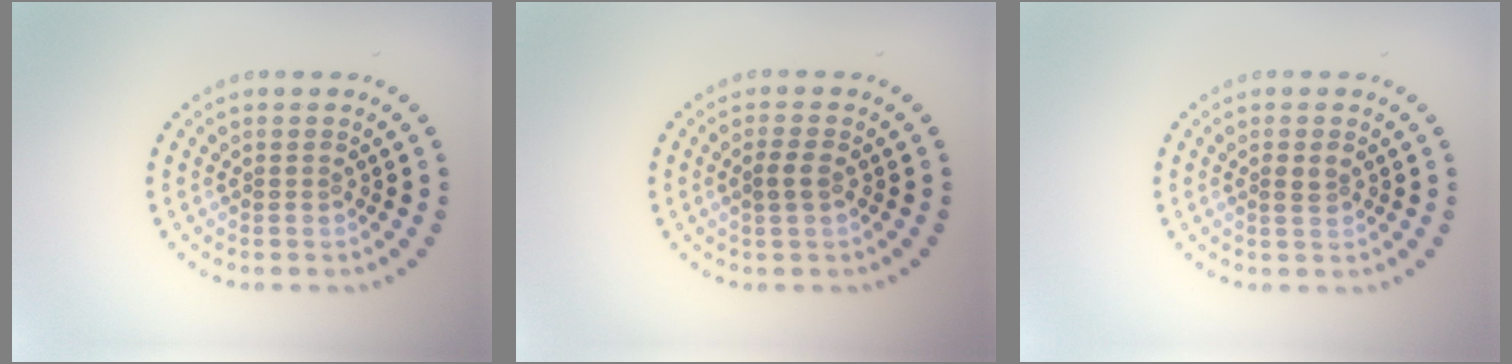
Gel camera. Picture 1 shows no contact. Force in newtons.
{"total": 1.5, "press": 1.4, "slide": 0.4}
{"total": 1.1, "press": 1.1, "slide": 0.3}